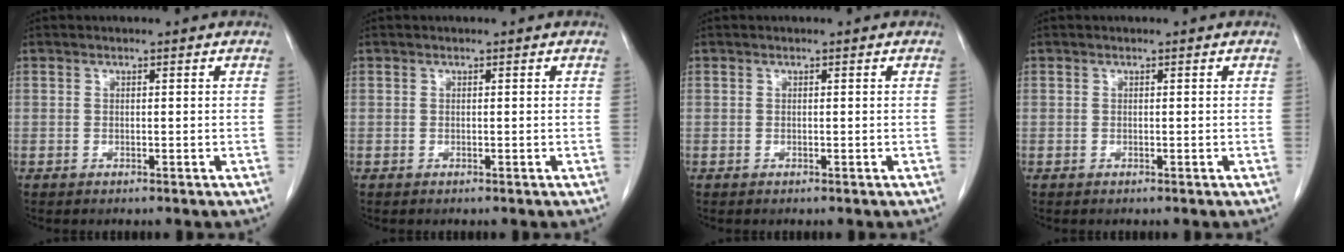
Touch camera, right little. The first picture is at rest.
{"total": 0.0}
{"total": 0.0}
{"total": 0.0}